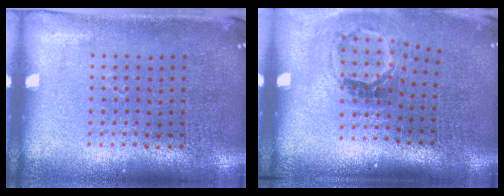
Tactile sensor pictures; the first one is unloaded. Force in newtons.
{"total": 1.9, "press": 1.2, "slide": 1.4}